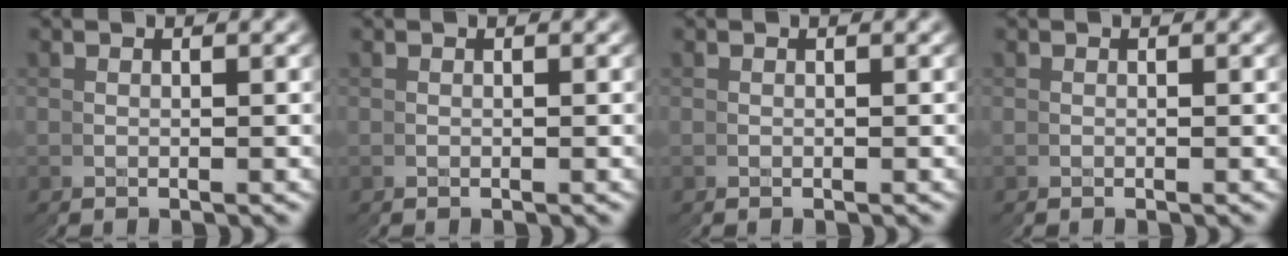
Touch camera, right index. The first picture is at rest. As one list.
[{"total": 0.0}, {"total": 0.0}, {"total": 0.0}]